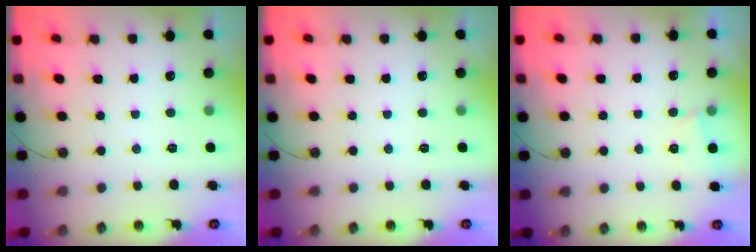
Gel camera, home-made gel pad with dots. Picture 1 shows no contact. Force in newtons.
{"total": 0.0}
{"total": 1.7, "press": 1.7, "slide": 0.3}